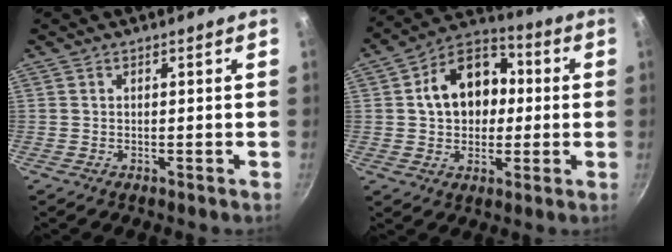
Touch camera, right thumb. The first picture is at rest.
{"total": 14.9, "force": [1.7, 11.3, 9.5], "torque": [-0.115, 0.028, 0.014]}